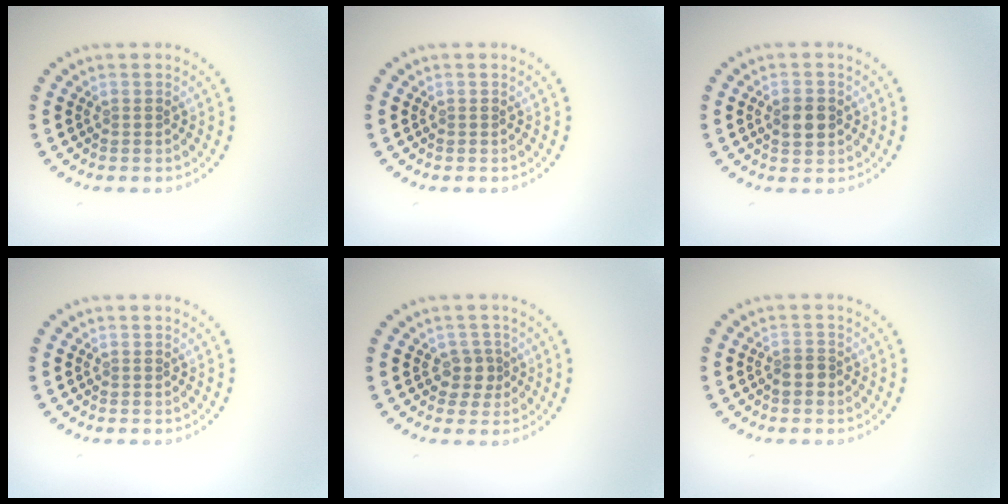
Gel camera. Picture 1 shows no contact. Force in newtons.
{"total": 0.0}
{"total": 2.8, "press": 2.8, "slide": 0.1}
{"total": 0.0}
{"total": 1.9, "press": 1.6, "slide": 0.9}
{"total": 1.5, "press": 1.3, "slide": 0.8}